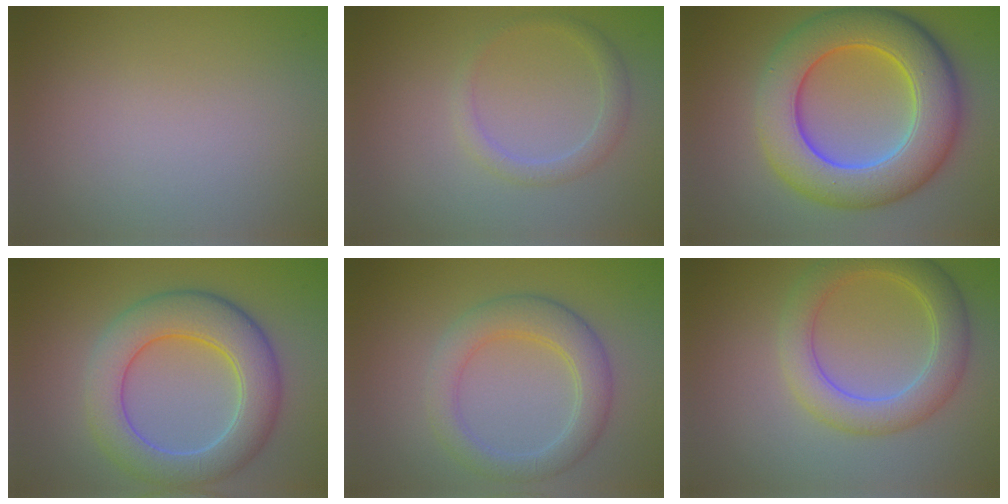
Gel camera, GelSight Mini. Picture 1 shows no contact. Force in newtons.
{"total": 1.8, "press": 1.8, "slide": 0.1}
{"total": 10.3, "press": 10.3, "slide": 0.3}
{"total": 7.1, "press": 7.1, "slide": 0.3}
{"total": 4.0, "press": 4.0, "slide": 0.1}
{"total": 4.8, "press": 4.8, "slide": 0.3}